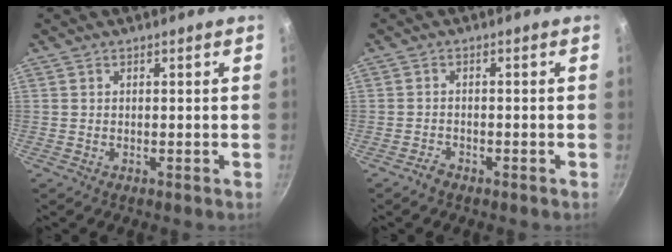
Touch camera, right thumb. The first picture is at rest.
{"total": 1.7, "force": [-1.4, 0.7, 0.6], "torque": [-0.011, 0.015, -0.025]}